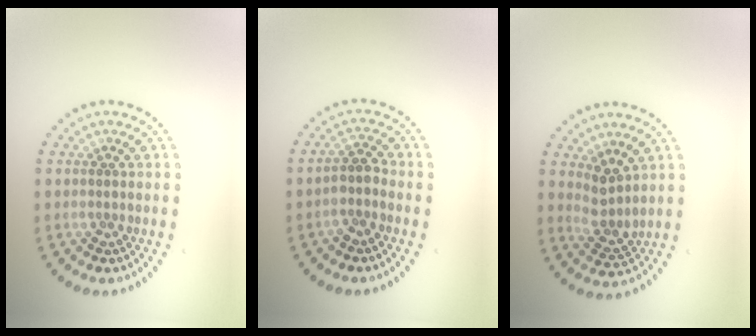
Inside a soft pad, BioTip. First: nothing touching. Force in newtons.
{"total": 1.8, "press": 1.6, "slide": 0.9}
{"total": 2.7, "press": 2.1, "slide": 1.7}